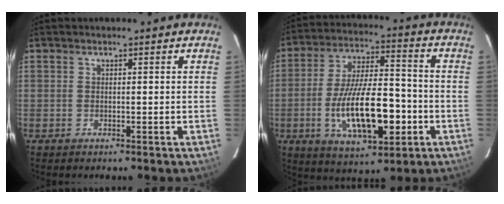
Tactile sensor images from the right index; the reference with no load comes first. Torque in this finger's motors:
{"motor_torque": [0.83, -0.23, 1.06, 0.21]}